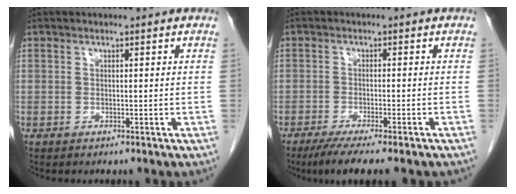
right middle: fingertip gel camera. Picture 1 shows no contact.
{"total": 9.2, "force": [-7.3, 0.7, 5.5], "torque": [-0.073, -0.018, -0.108]}